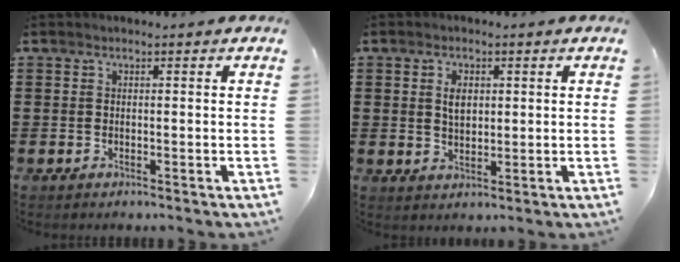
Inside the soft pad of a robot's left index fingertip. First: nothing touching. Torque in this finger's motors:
{"motor_torque": [0.43, 0.15, 0.14, 0.07]}